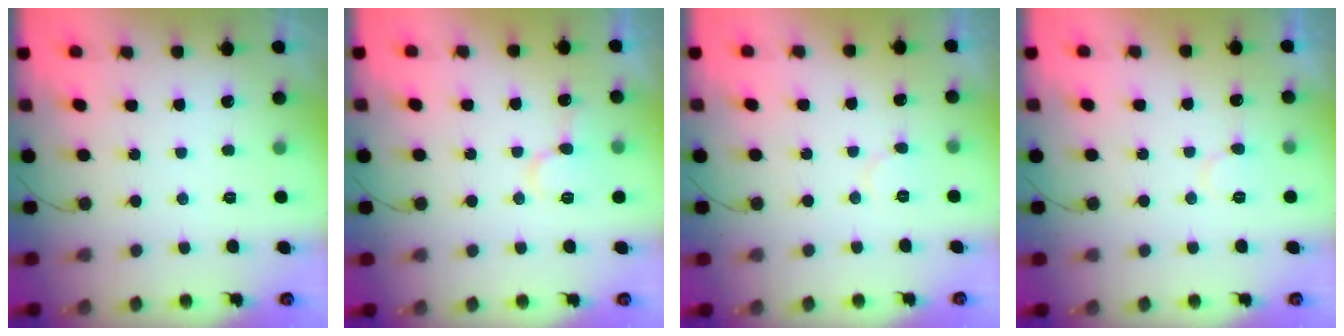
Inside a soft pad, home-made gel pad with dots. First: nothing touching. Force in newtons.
{"total": 9.1, "press": 9.1, "slide": 1.2}
{"total": 3.9, "press": 3.8, "slide": 0.5}
{"total": 6.8, "press": 6.8, "slide": 0.4}